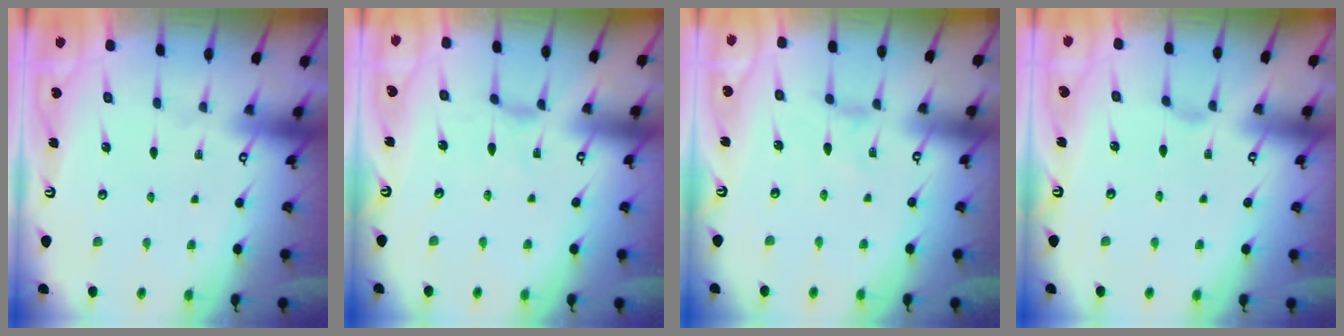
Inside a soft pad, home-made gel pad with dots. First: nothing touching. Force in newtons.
{"total": 0.0}
{"total": 0.8, "press": 0.8, "slide": 0.3}
{"total": 0.6, "press": 0.5, "slide": 0.2}